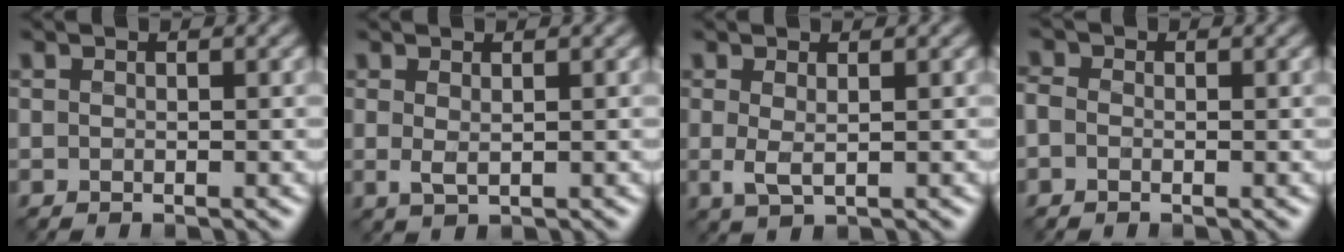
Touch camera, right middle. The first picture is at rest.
{"total": 1.1, "force": [0.3, 0.4, 1.0], "torque": [-0.023, 0.003, 0.006]}
{"total": 1.7, "force": [0.3, 0.7, 1.6], "torque": [-0.037, 0.002, 0.004]}
{"total": 0.9, "force": [-0.4, 0.7, 0.4], "torque": [-0.014, 0.004, -0.011]}